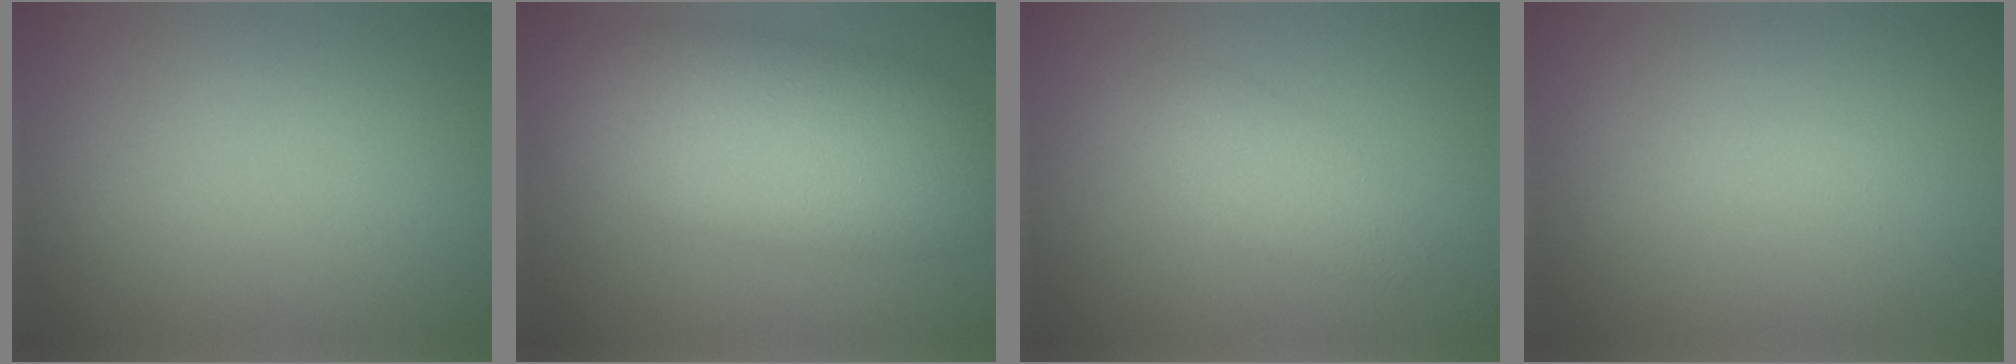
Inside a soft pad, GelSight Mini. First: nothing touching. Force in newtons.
{"total": 9.7, "press": 9.7, "slide": 0.5}
{"total": 2.4, "press": 2.4, "slide": 0.0}
{"total": 0.6, "press": 0.6, "slide": 0.0}